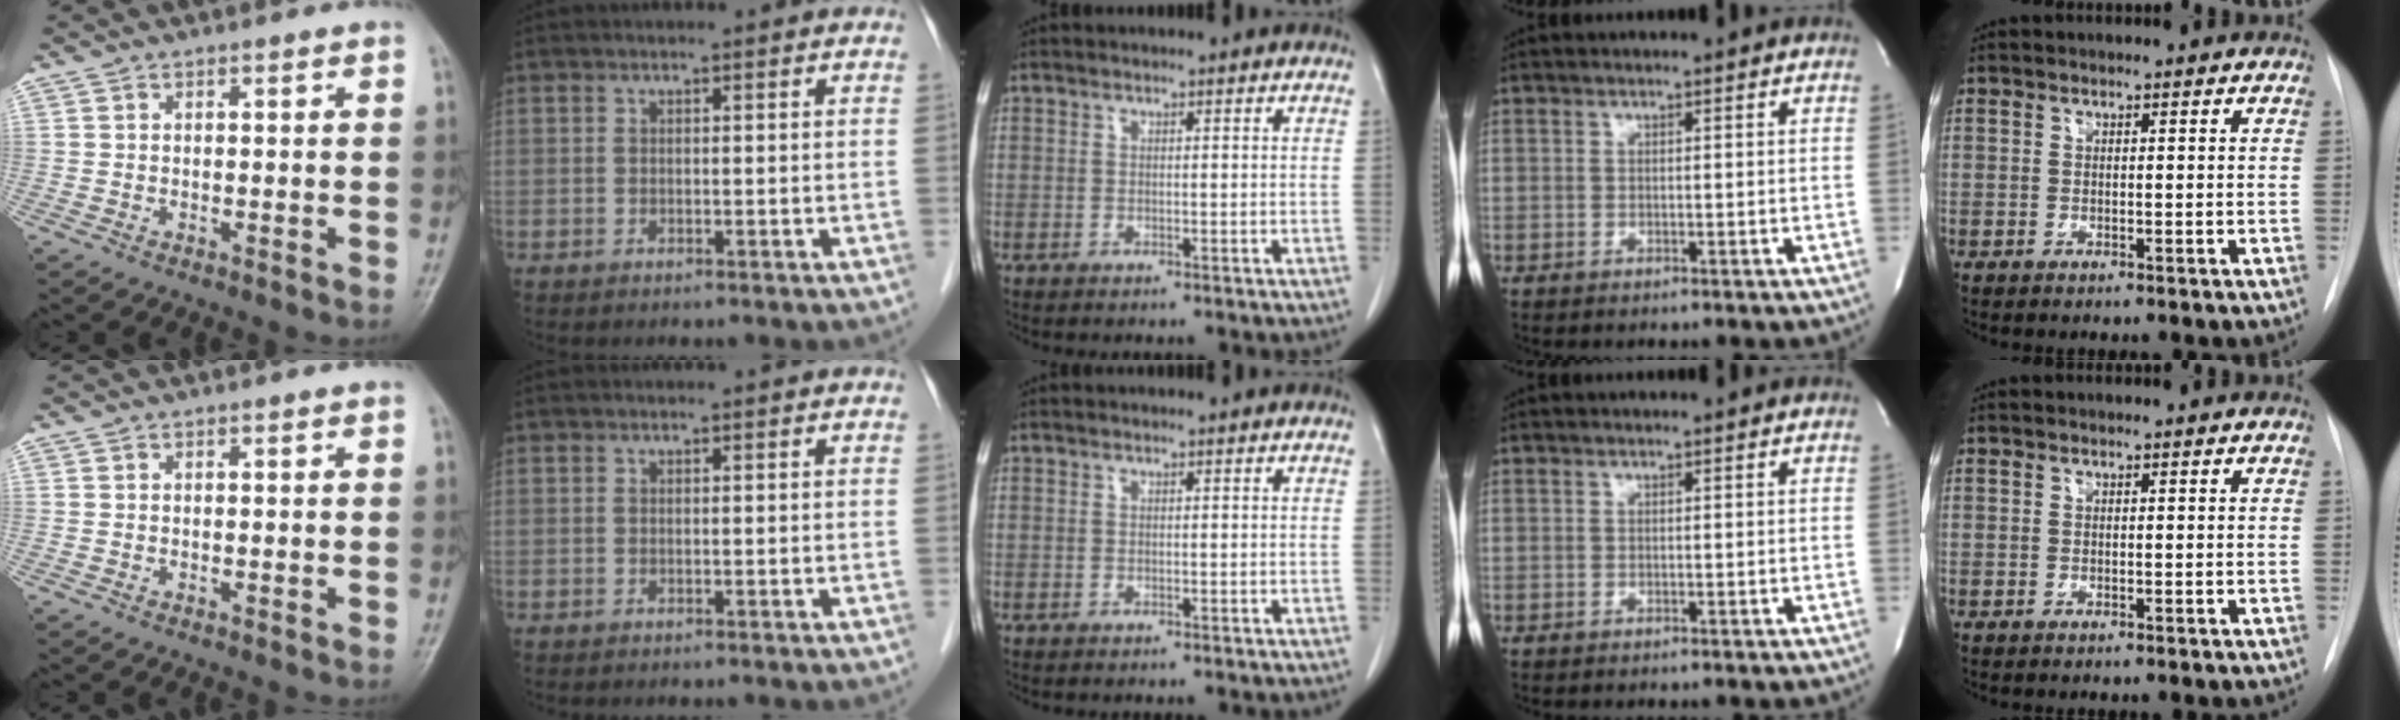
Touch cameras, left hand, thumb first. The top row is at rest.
{}